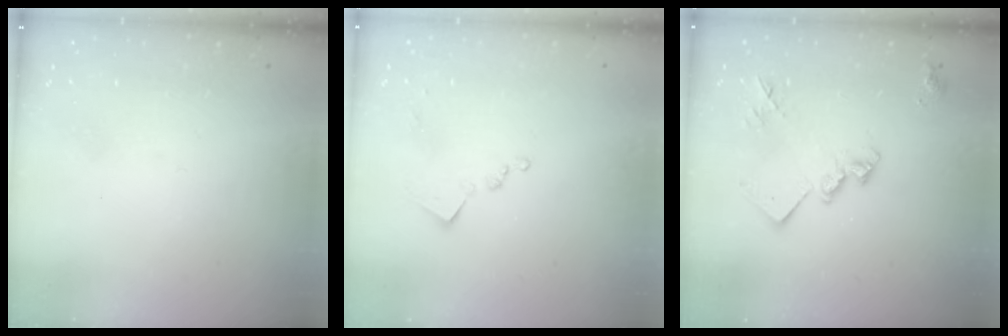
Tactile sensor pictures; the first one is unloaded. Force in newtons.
{"total": 9.0, "press": 8.9, "slide": 0.6}
{"total": 14.6, "press": 14.5, "slide": 0.6}